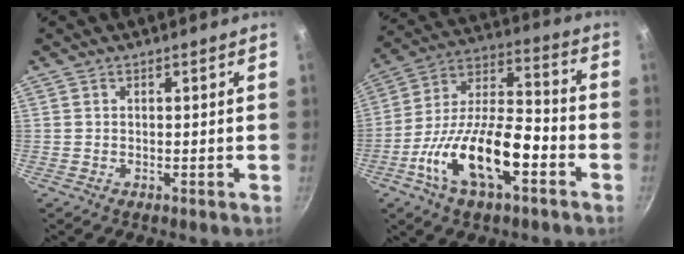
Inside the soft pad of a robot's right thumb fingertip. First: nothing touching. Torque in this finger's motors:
{"motor_torque": [0.74, 0.70, 1.42, -1.35, 0.44]}